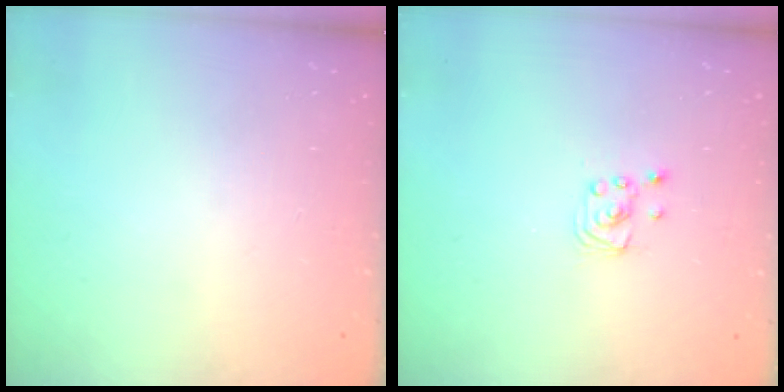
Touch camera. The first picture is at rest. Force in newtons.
{"total": 1.9, "press": 1.9, "slide": 0.1}